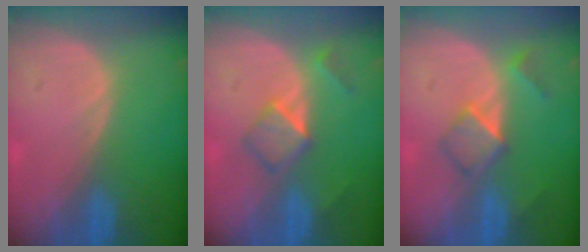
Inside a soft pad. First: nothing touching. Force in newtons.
{"total": 5.3, "press": 4.5, "slide": 2.7}
{"total": 5.2, "press": 4.5, "slide": 2.6}